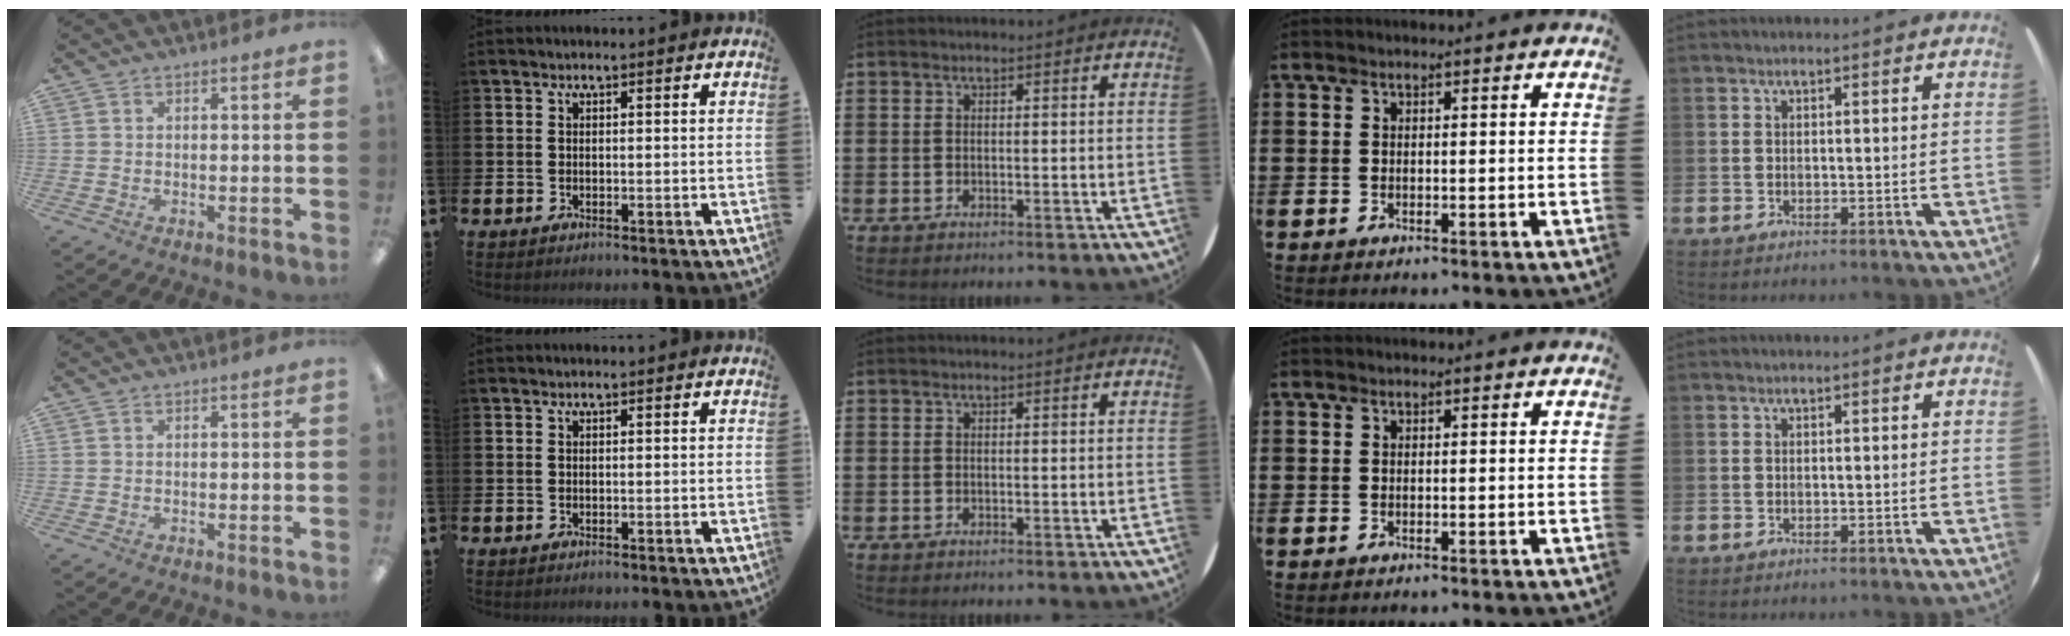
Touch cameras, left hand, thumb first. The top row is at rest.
{}